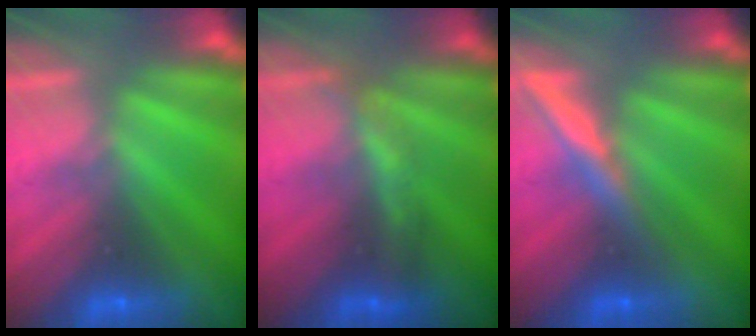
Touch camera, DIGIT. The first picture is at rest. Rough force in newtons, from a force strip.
{"total": 2.0}
{"total": 3.2}